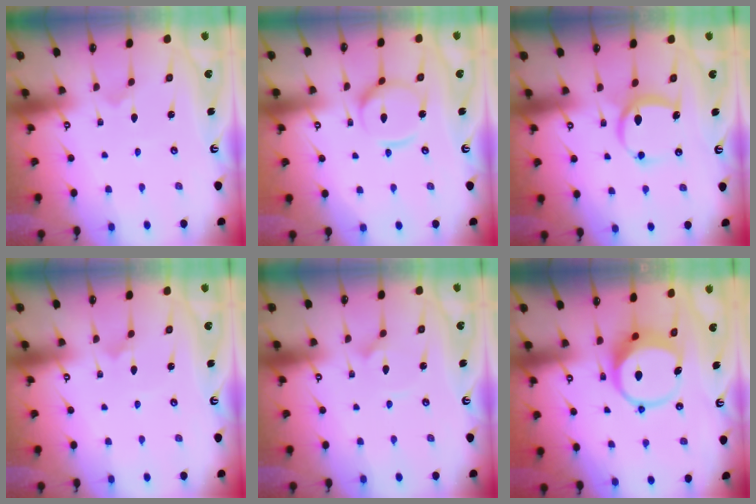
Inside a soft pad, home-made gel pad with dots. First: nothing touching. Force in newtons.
{"total": 11.1, "press": 11.1, "slide": 1.0}
{"total": 9.7, "press": 9.7, "slide": 0.3}
{"total": 1.2, "press": 1.2, "slide": 0.0}
{"total": 2.9, "press": 2.9, "slide": 0.2}
{"total": 8.3, "press": 8.3, "slide": 1.1}